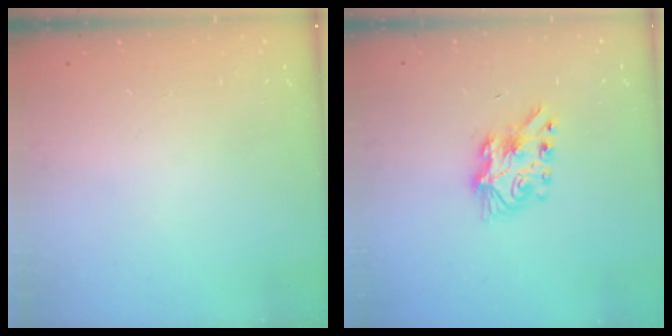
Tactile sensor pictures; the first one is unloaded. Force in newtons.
{"total": 7.2, "press": 7.2, "slide": 0.2}